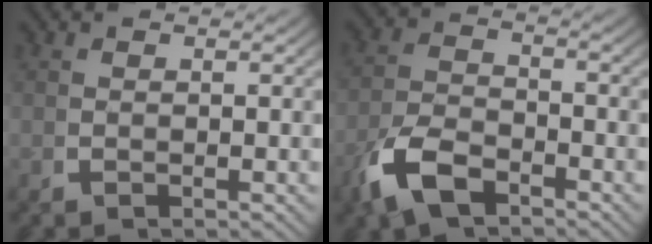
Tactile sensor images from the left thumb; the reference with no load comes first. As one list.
[{"total": 5.1, "force": [-2.9, 3.0, 3.1], "torque": [-0.069, -0.011, -0.050]}]